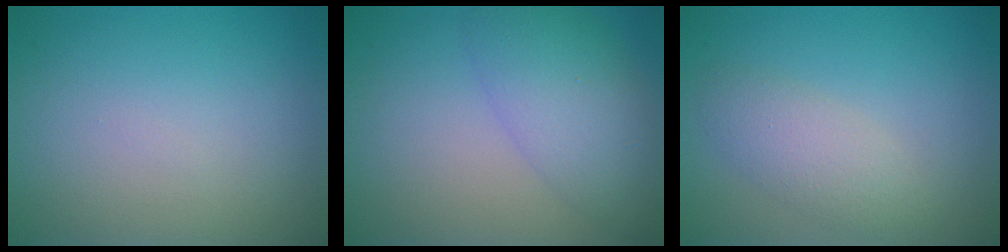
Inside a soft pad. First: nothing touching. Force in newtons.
{"total": 5.6, "press": 5.6, "slide": 0.2}
{"total": 2.9, "press": 2.9, "slide": 0.0}